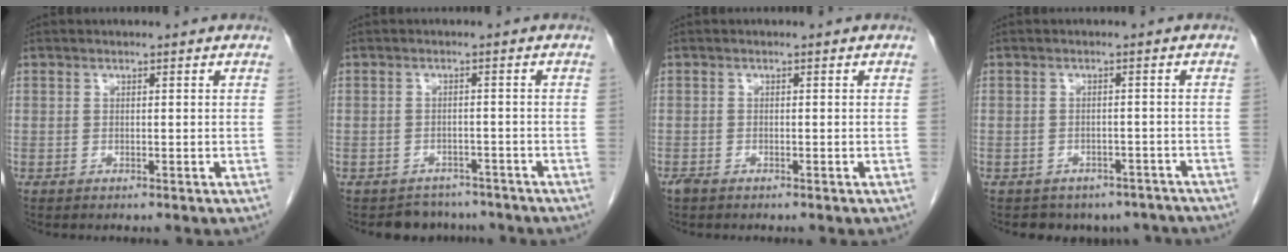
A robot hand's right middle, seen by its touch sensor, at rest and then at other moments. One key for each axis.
{"total": 4.6, "fx": -4.0, "fy": 2.1, "fz": -0.5, "tx": 0.010, "ty": 0.013, "tz": -0.055}
{"total": 1.2, "fx": -0.9, "fy": 0.4, "fz": 0.6, "tx": -0.017, "ty": -0.003, "tz": -0.016}
{"total": 8.1, "fx": -6.7, "fy": 4.5, "fz": 0.7, "tx": 0.002, "ty": 0.015, "tz": -0.068}